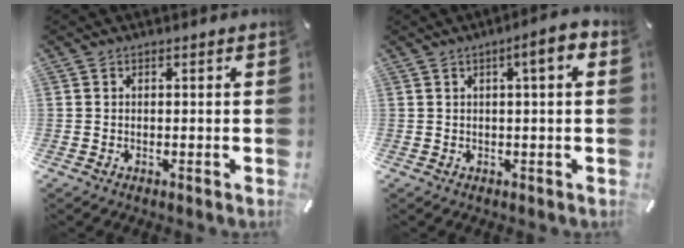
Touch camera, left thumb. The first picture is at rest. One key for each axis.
{"total": 5.8, "fx": 1.8, "fy": 1.0, "fz": 5.4, "tx": -0.080, "ty": -0.004, "tz": 0.023}